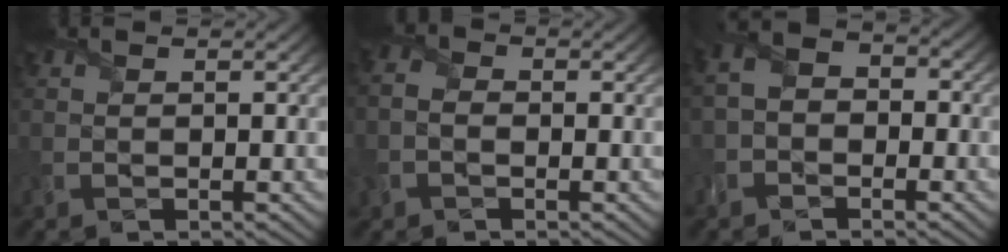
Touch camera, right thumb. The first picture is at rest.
{"total": 3.3, "force": [-1.1, 2.5, 1.9], "torque": [-0.056, 0.001, -0.019]}
{"total": 3.9, "force": [-1.9, 2.9, 1.7], "torque": [-0.031, 0.003, -0.045]}